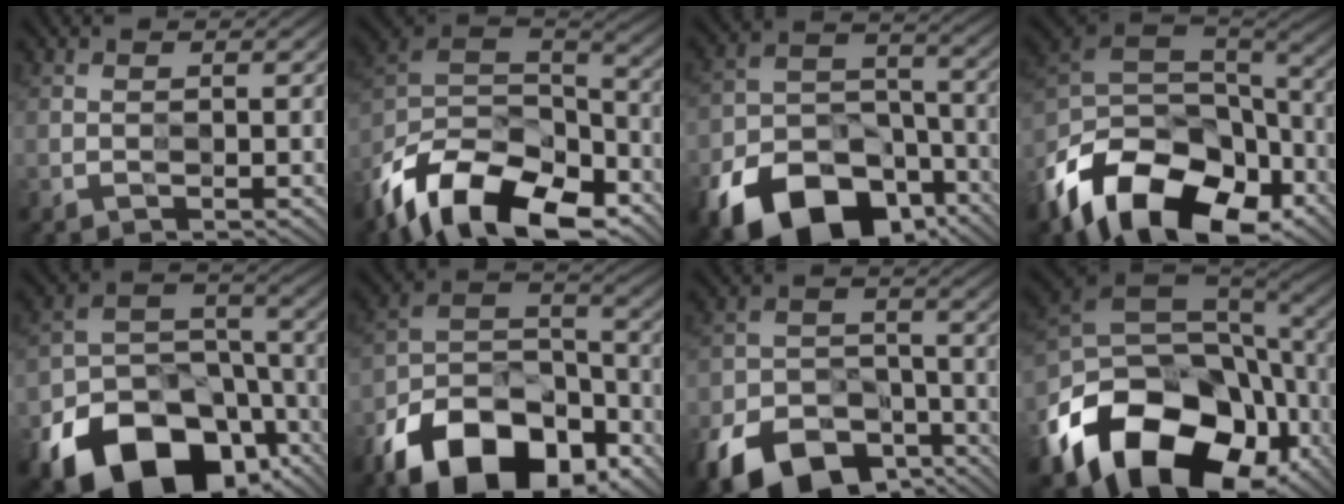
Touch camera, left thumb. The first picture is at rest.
{"total": 17.1, "force": [-12.1, 8.5, 8.5], "torque": [-0.209, -0.039, -0.200]}
{"total": 14.5, "force": [-10.0, 8.5, 6.3], "torque": [-0.130, -0.032, -0.180]}
{"total": 17.6, "force": [-11.0, 10.4, 8.9], "torque": [-0.215, -0.044, -0.175]}
{"total": 18.4, "force": [-11.8, 11.7, 7.8], "torque": [-0.162, -0.048, -0.184]}
{"total": 15.1, "force": [-10.8, 7.8, 7.0], "torque": [-0.143, -0.021, -0.196]}
{"total": 10.5, "force": [-7.7, 5.9, 3.8], "torque": [-0.073, -0.014, -0.149]}
{"total": 19.7, "force": [-8.8, 13.7, 11.0], "torque": [-0.274, -0.054, -0.127]}